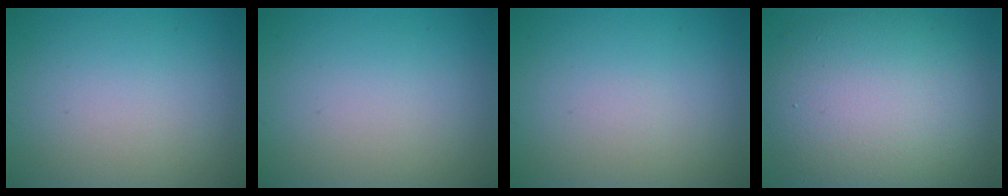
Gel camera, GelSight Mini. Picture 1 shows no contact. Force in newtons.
{"total": 0.0}
{"total": 0.0}
{"total": 12.1, "press": 12.1, "slide": 0.5}